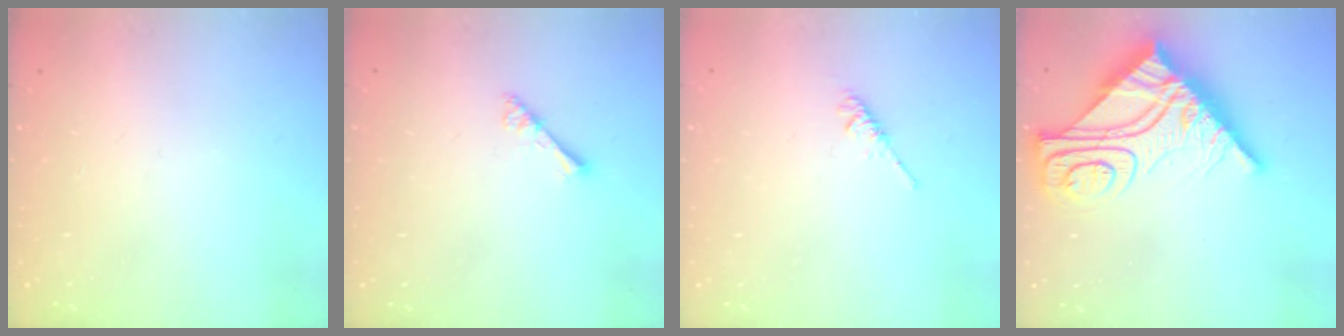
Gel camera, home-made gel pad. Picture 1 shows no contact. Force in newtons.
{"total": 3.3, "press": 3.3, "slide": 0.5}
{"total": 3.3, "press": 3.2, "slide": 0.5}
{"total": 18.5, "press": 18.4, "slide": 2.0}